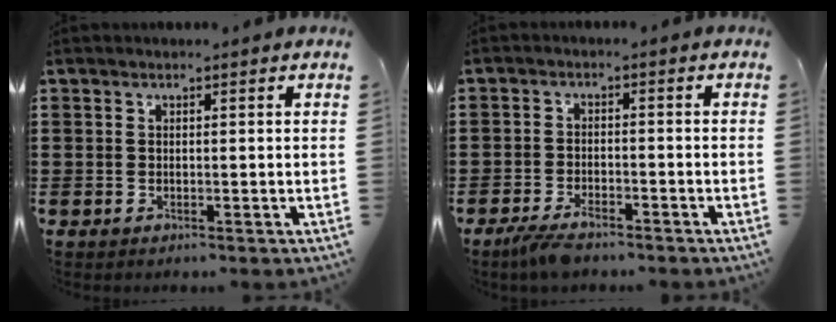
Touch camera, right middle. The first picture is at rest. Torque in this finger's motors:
{"motor_torque": [0.13, -0.15, -0.13, -0.01]}